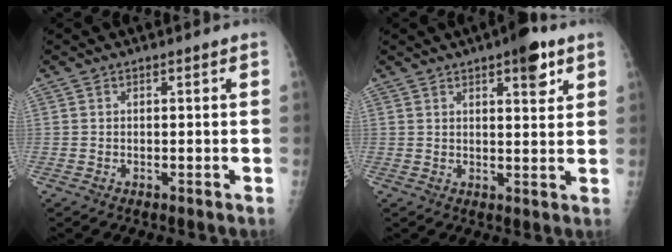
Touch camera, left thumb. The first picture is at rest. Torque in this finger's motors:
{"motor_torque": [0.88, 0.44, 0.42, -0.50, 0.01]}